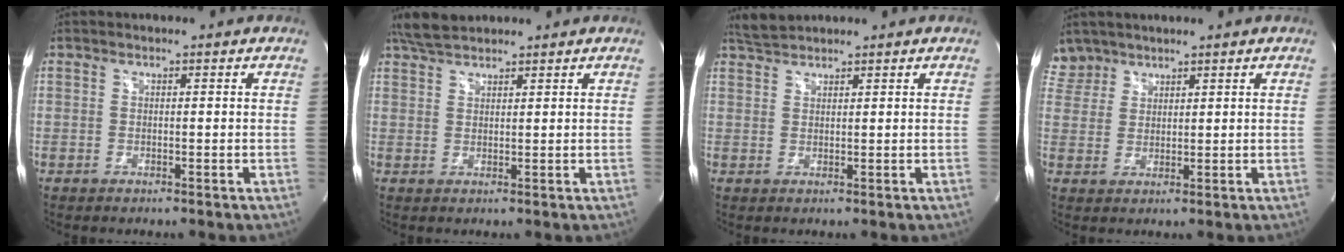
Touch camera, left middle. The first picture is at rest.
{"total": 4.5, "force": [4.0, 1.0, 1.7], "torque": [-0.046, 0.018, 0.079]}
{"total": 2.5, "force": [2.5, 0.0, 0.3], "torque": [-0.016, 0.013, 0.054]}
{"total": 4.2, "force": [3.6, 2.1, -0.5], "torque": [0.015, 0.009, 0.074]}